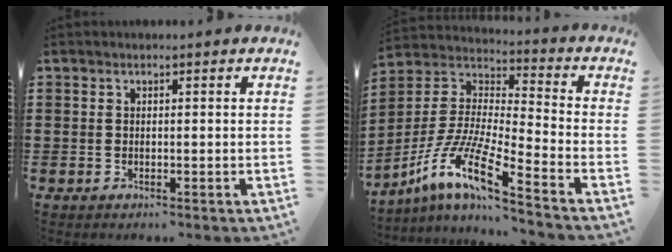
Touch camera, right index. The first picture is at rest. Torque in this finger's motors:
{"motor_torque": [0.11, 0.15, 0.66, 0.20]}